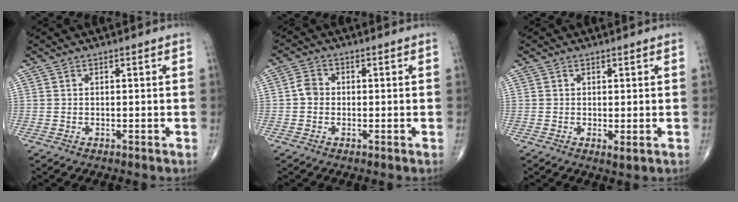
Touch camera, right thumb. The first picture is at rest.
{"total": 2.8, "force": [-0.3, 2.4, 1.5], "torque": [-0.019, 0.007, -0.011]}
{"total": 1.3, "force": [-0.1, 0.5, 1.2], "torque": [-0.023, -0.007, -0.001]}